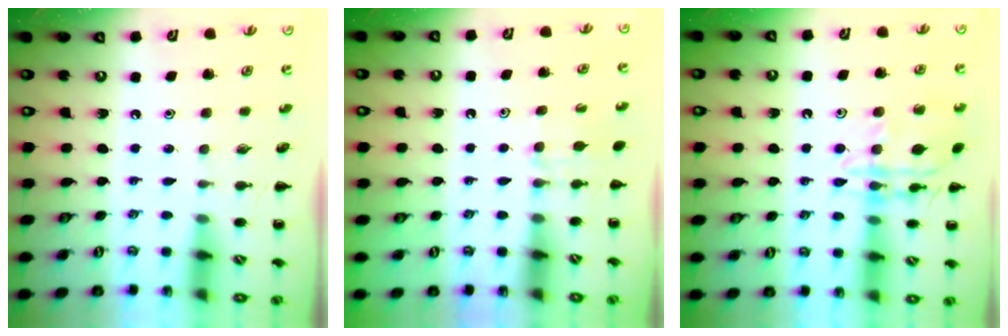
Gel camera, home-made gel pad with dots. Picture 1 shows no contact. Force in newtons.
{"total": 4.8, "press": 4.6, "slide": 1.6}
{"total": 13.1, "press": 13.0, "slide": 1.1}